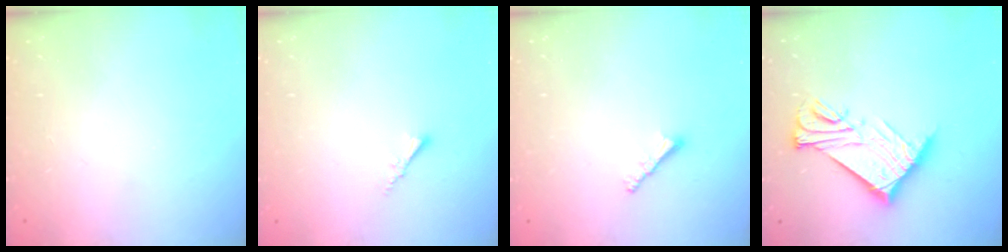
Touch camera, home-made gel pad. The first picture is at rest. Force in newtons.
{"total": 1.8, "press": 1.7, "slide": 0.3}
{"total": 1.9, "press": 1.8, "slide": 0.5}
{"total": 15.4, "press": 15.4, "slide": 0.4}